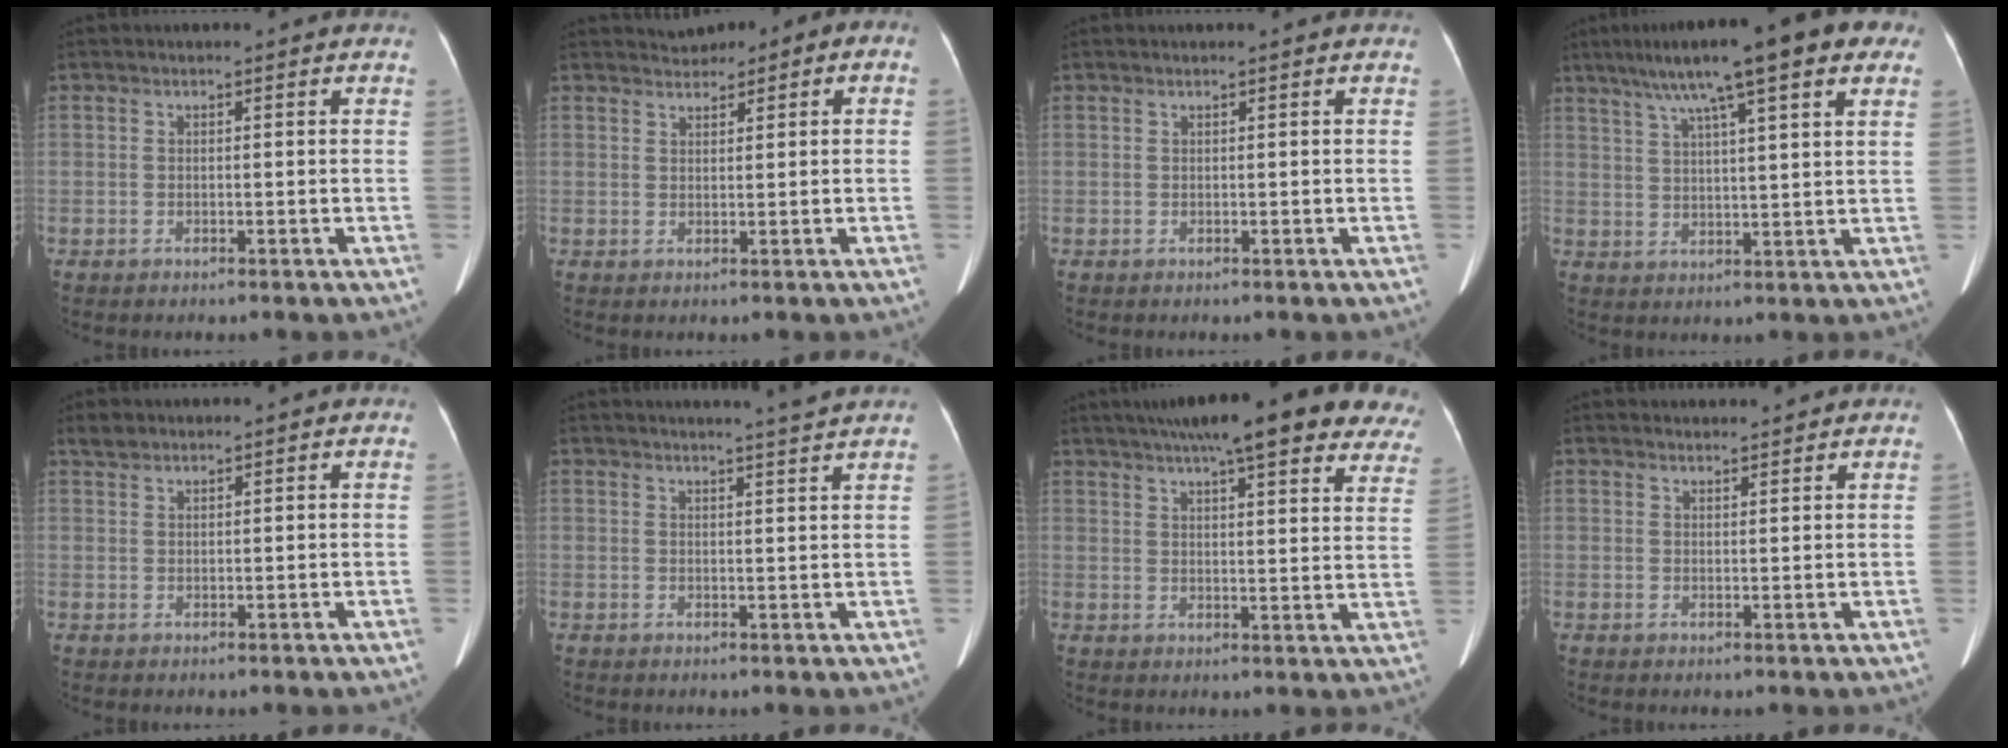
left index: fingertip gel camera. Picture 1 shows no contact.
{"total": 3.3, "force": [1.9, 1.9, 2.0], "torque": [-0.035, 0.033, 0.029]}
{"total": 0.0}
{"total": 17.2, "force": [10.8, 2.4, 13.2], "torque": [-0.208, 0.049, 0.150]}
{"total": 1.7, "force": [1.6, 0.5, 0.4], "torque": [-0.013, 0.015, 0.034]}
{"total": 4.8, "force": [4.3, -1.4, 1.5], "torque": [-0.022, -0.008, 0.048]}
{"total": 22.8, "force": [18.1, 4.3, 13.2], "torque": [-0.188, 0.034, 0.216]}
{"total": 2.9, "force": [2.8, 0.5, 0.3], "torque": [-0.008, 0.012, 0.040]}